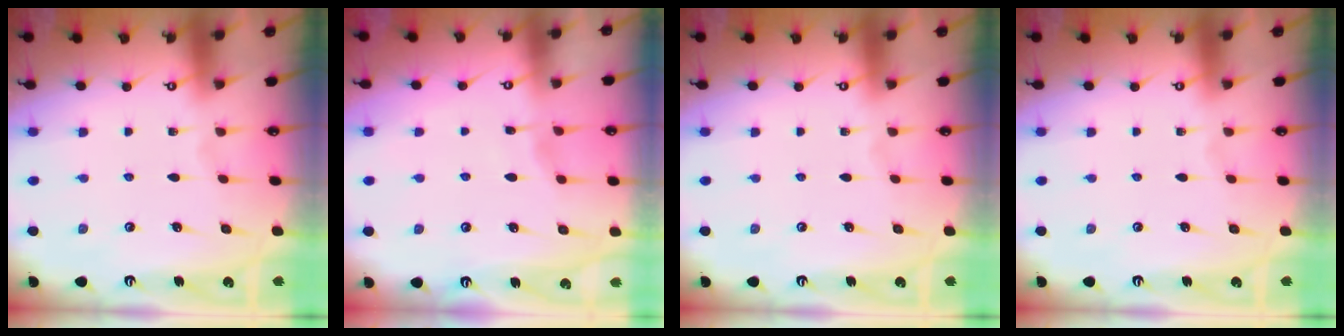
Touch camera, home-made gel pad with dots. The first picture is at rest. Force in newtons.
{"total": 2.6, "press": 2.5, "slide": 0.4}
{"total": 0.0}
{"total": 0.0}